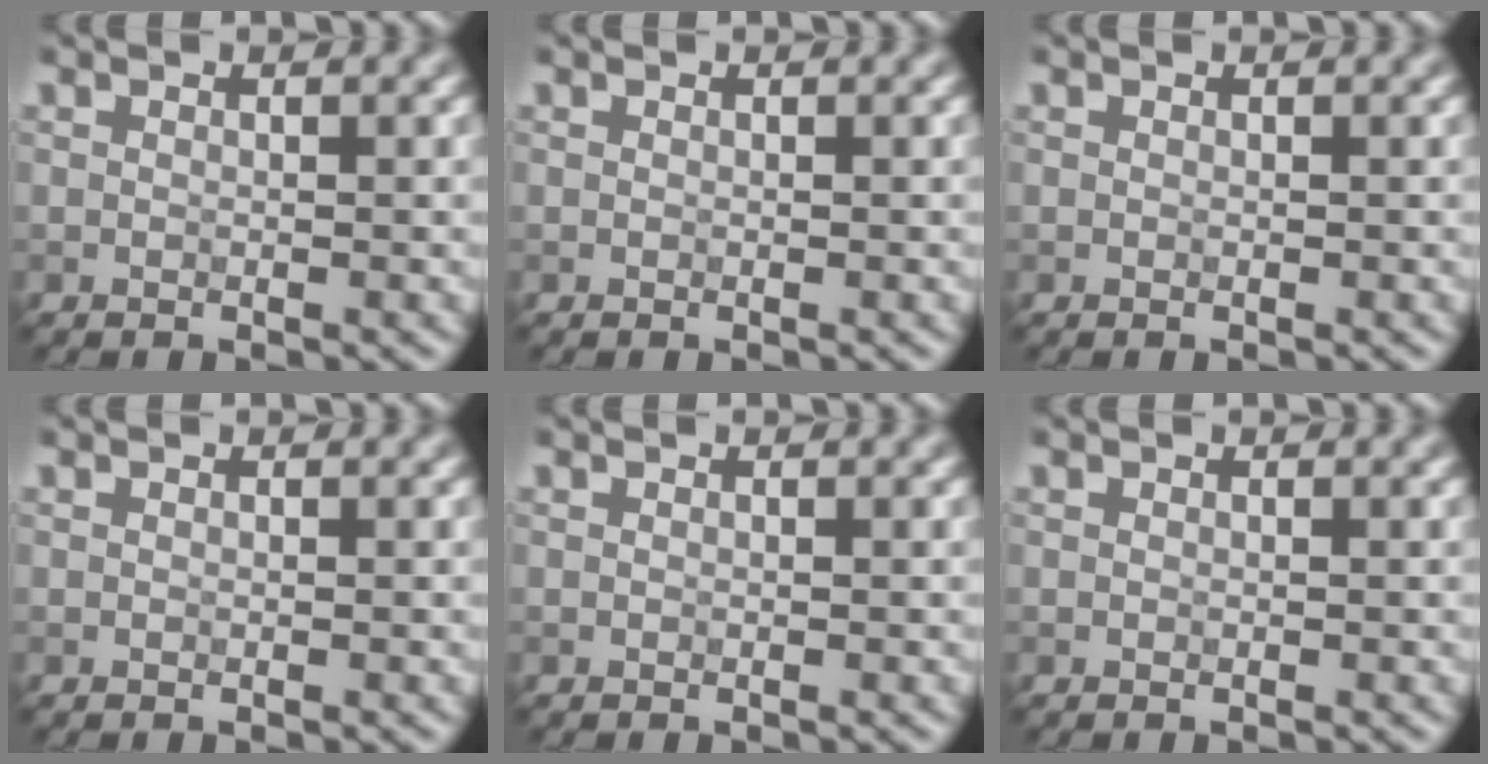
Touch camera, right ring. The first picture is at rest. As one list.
[{"total": 0.0}, {"total": 0.0}, {"total": 0.0}, {"total": 0.0}, {"total": 0.0}]